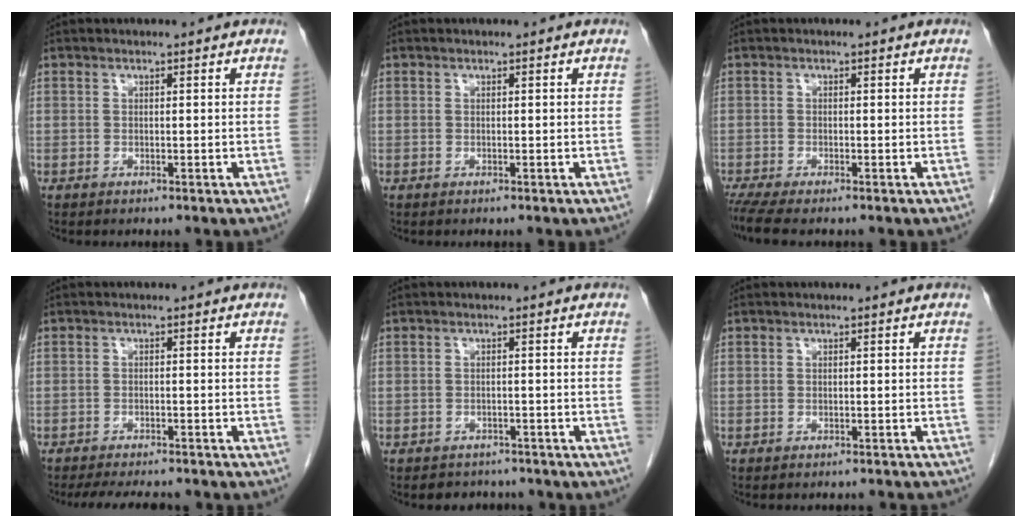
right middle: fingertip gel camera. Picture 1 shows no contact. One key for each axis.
{"total": 0.0}
{"total": 4.1, "fx": -3.4, "fy": 0.3, "fz": 2.4, "tx": -0.043, "ty": -0.011, "tz": -0.060}
{"total": 8.3, "fx": -7.4, "fy": 1.6, "fz": 3.4, "tx": -0.049, "ty": -0.010, "tz": -0.103}
{"total": 3.7, "fx": -3.3, "fy": 1.7, "fz": 0.1, "tx": -0.004, "ty": 0.005, "tz": -0.042}
{"total": 4.6, "fx": -4.4, "fy": 0.8, "fz": 1.3, "tx": -0.018, "ty": -0.010, "tz": -0.046}